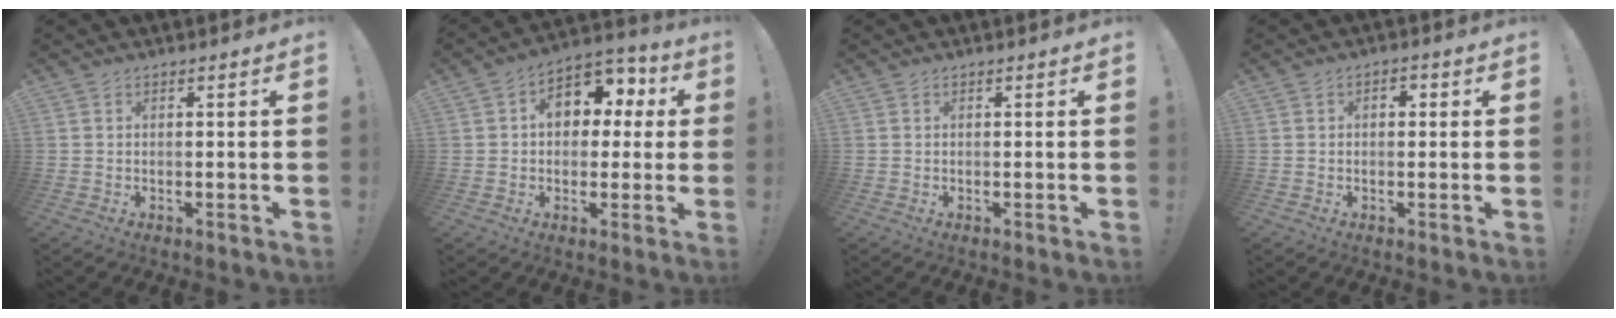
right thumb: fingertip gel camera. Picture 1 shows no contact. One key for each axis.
{"total": 11.1, "fx": 2.8, "fy": 8.4, "fz": 6.8, "tx": -0.094, "ty": -0.003, "tz": 0.054}
{"total": 0.0}
{"total": 2.0, "fx": -0.2, "fy": 1.5, "fz": 1.3, "tx": -0.014, "ty": 0.004, "tz": -0.009}